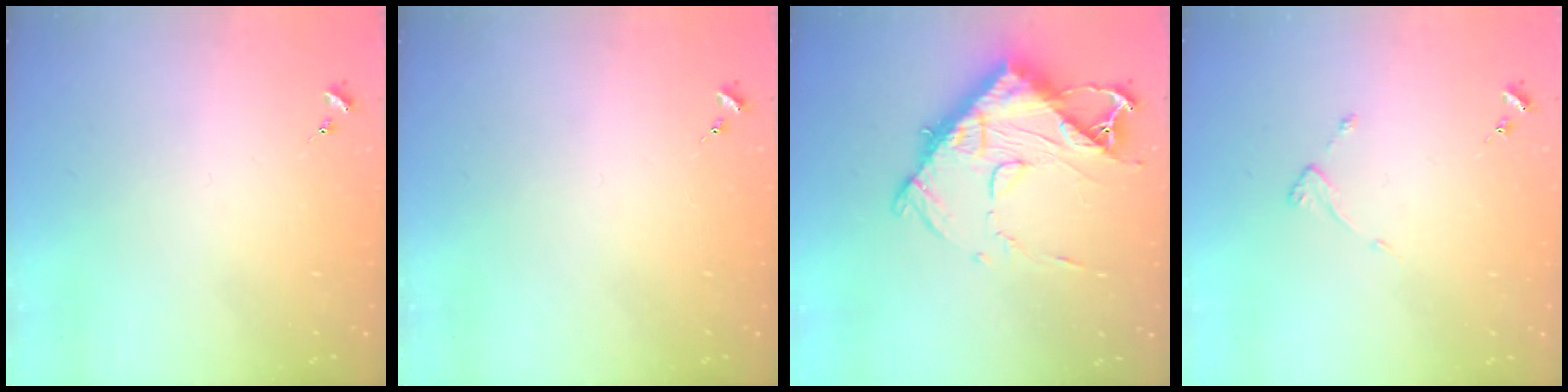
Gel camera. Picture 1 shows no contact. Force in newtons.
{"total": 0.0}
{"total": 15.6, "press": 15.6, "slide": 1.1}
{"total": 3.6, "press": 3.6, "slide": 0.4}